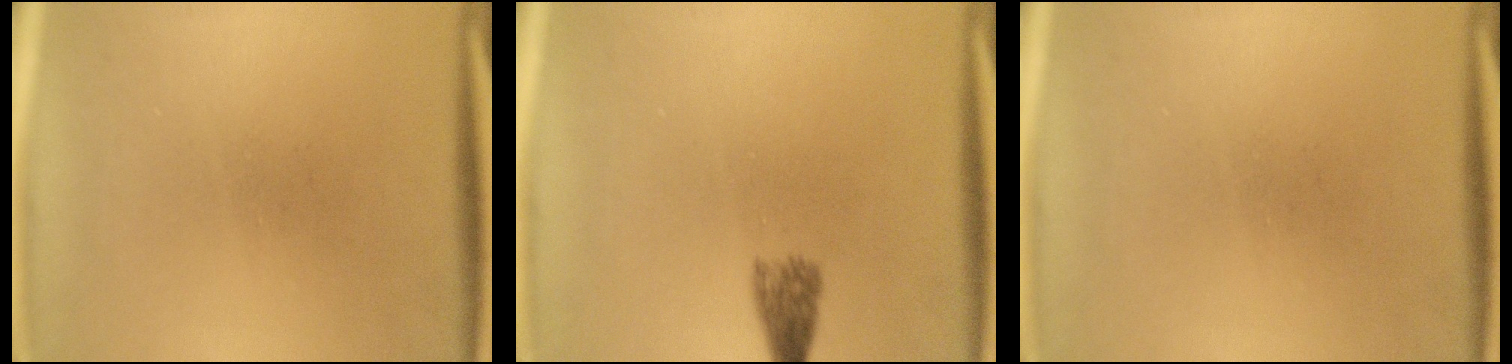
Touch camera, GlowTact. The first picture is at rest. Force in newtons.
{"total": 2.7}
{"total": 0.0}